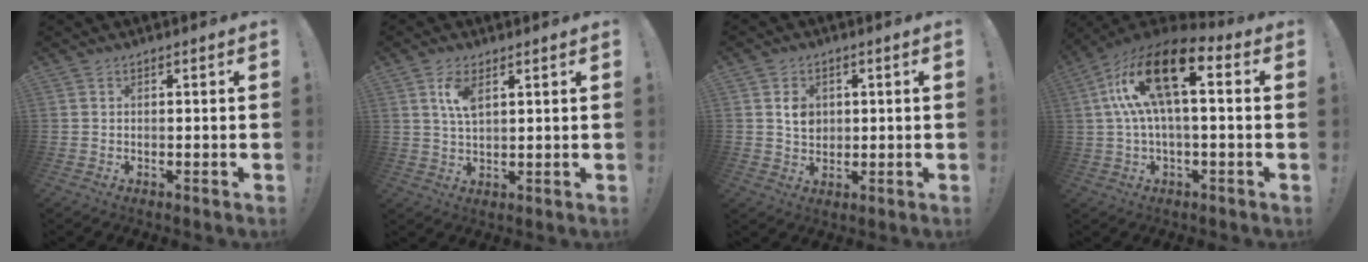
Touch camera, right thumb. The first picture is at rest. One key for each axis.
{"total": 5.8, "fx": 2.8, "fy": 2.6, "fz": 4.4, "tx": -0.072, "ty": -0.010, "tz": 0.046}
{"total": 6.0, "fx": 1.6, "fy": 5.4, "fz": 2.2, "tx": -0.015, "ty": -0.009, "tz": 0.029}
{"total": 18.0, "fx": 5.0, "fy": 6.9, "fz": 15.9, "tx": -0.300, "ty": -0.015, "tz": 0.081}